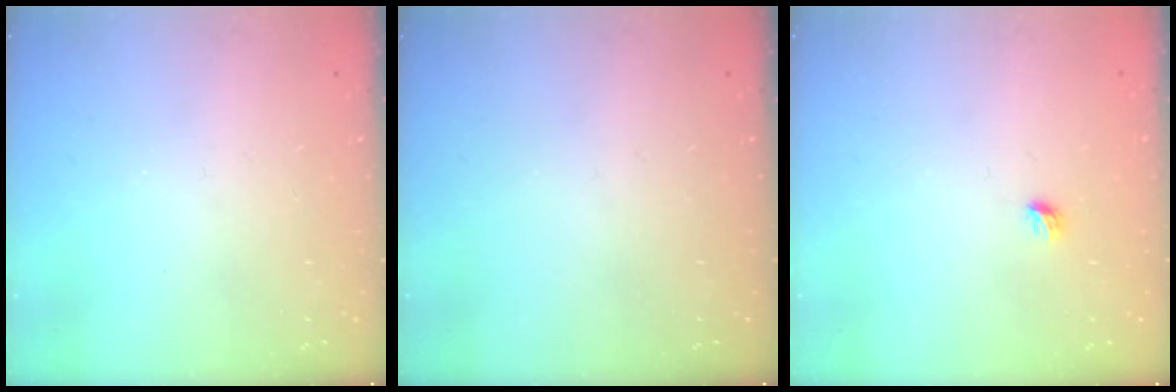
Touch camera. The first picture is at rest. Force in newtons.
{"total": 0.0}
{"total": 3.7, "press": 3.6, "slide": 0.8}